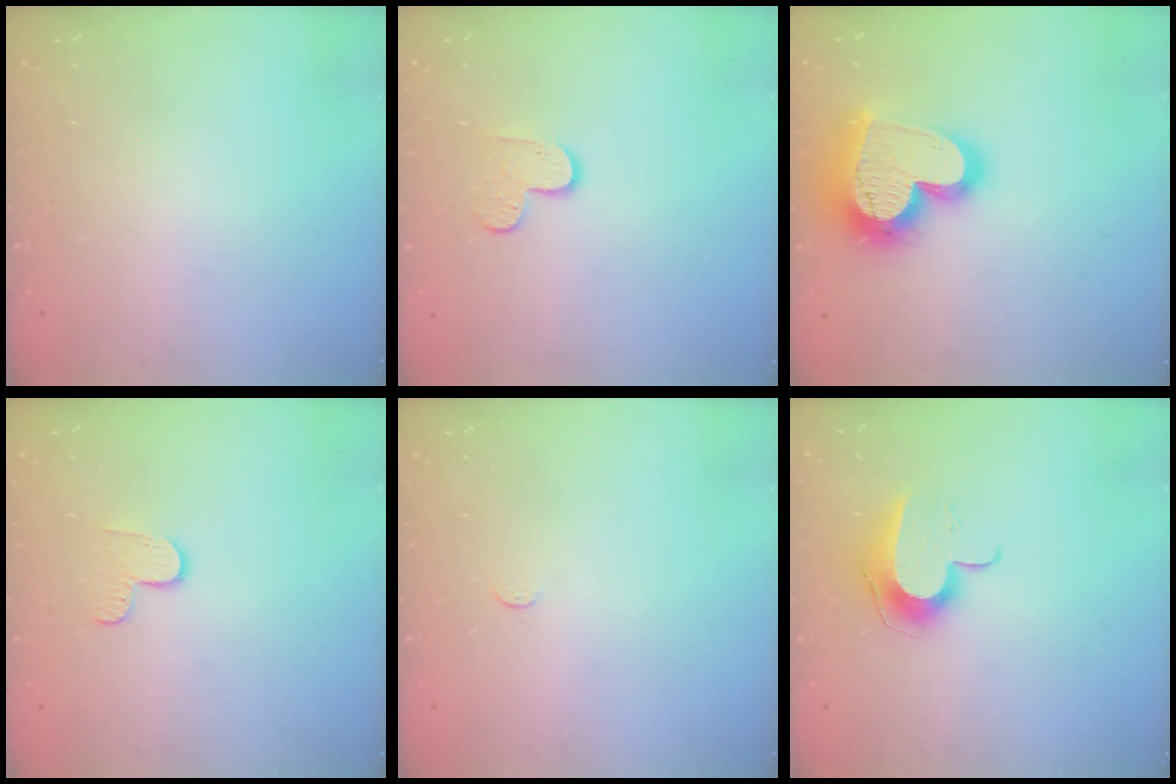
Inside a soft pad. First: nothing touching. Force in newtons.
{"total": 5.3, "press": 5.3, "slide": 0.5}
{"total": 22.4, "press": 22.3, "slide": 1.9}
{"total": 4.7, "press": 4.7, "slide": 0.4}
{"total": 2.7, "press": 2.7, "slide": 0.2}
{"total": 9.8, "press": 9.8, "slide": 0.2}